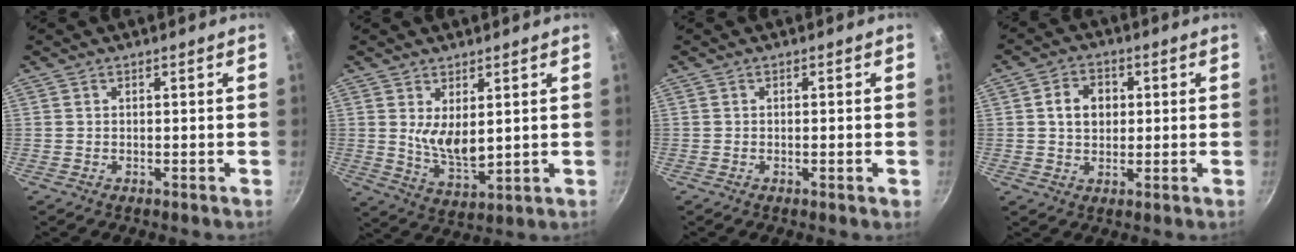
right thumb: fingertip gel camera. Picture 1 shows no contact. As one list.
[{"total": 7.1, "force": [1.9, 3.4, 5.9], "torque": [-0.089, -0.032, 0.048]}, {"total": 0.9, "force": [-0.4, 0.2, 0.8], "torque": [-0.015, 0.001, -0.008]}, {"total": 6.3, "force": [1.0, 4.9, 3.7], "torque": [-0.039, 0.007, 0.012]}]